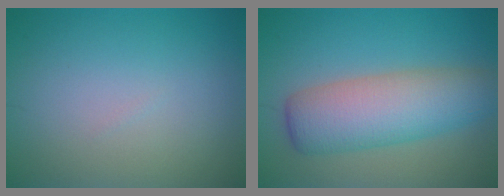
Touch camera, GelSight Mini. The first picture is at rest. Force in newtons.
{"total": 7.1, "press": 7.1, "slide": 0.3}